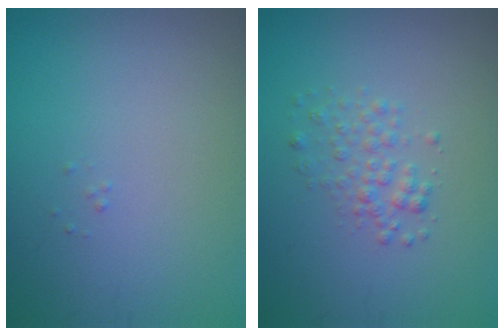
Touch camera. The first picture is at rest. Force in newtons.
{"total": 1.8, "press": 1.8, "slide": 0.1}